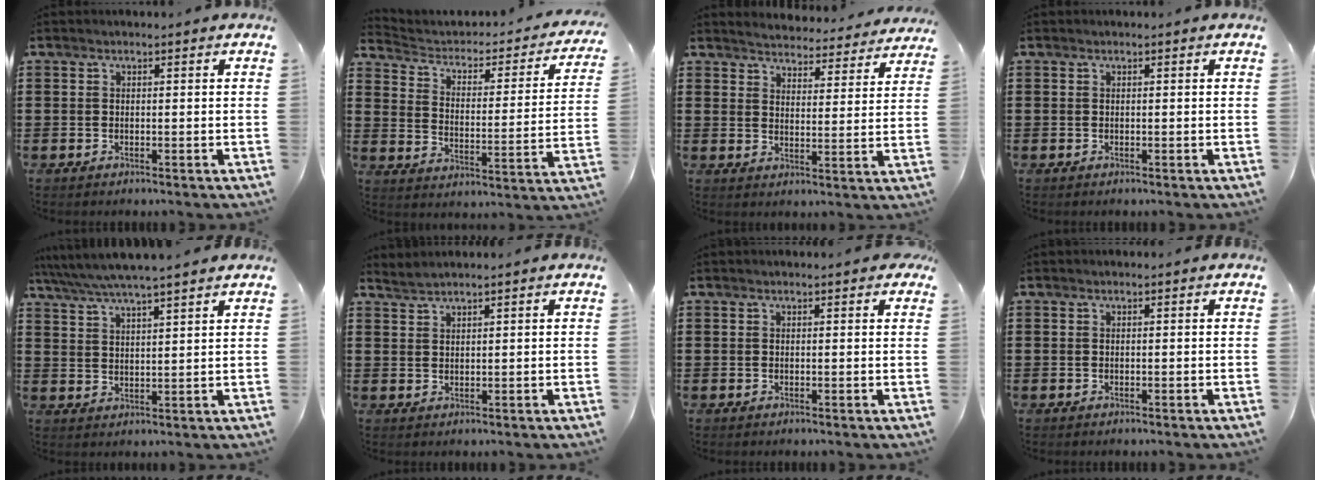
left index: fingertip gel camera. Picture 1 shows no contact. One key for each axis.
{"total": 2.0, "fx": 1.1, "fy": 1.3, "fz": 1.2, "tx": -0.036, "ty": -0.018, "tz": 0.007}
{"total": 3.8, "fx": 3.8, "fy": -0.1, "fz": -0.1, "tx": -0.020, "ty": -0.030, "tz": 0.064}
{"total": 0.0}
{"total": 4.8, "fx": 4.4, "fy": -0.1, "fz": 2.1, "tx": -0.055, "ty": -0.021, "tz": 0.075}
{"total": 1.4, "fx": 1.3, "fy": -0.3, "fz": 0.2, "tx": -0.007, "ty": -0.001, "tz": 0.027}
{"total": 0.7, "fx": 0.5, "fy": 0.1, "fz": 0.4, "tx": -0.001, "ty": -0.001, "tz": 0.008}
{"total": 0.0}